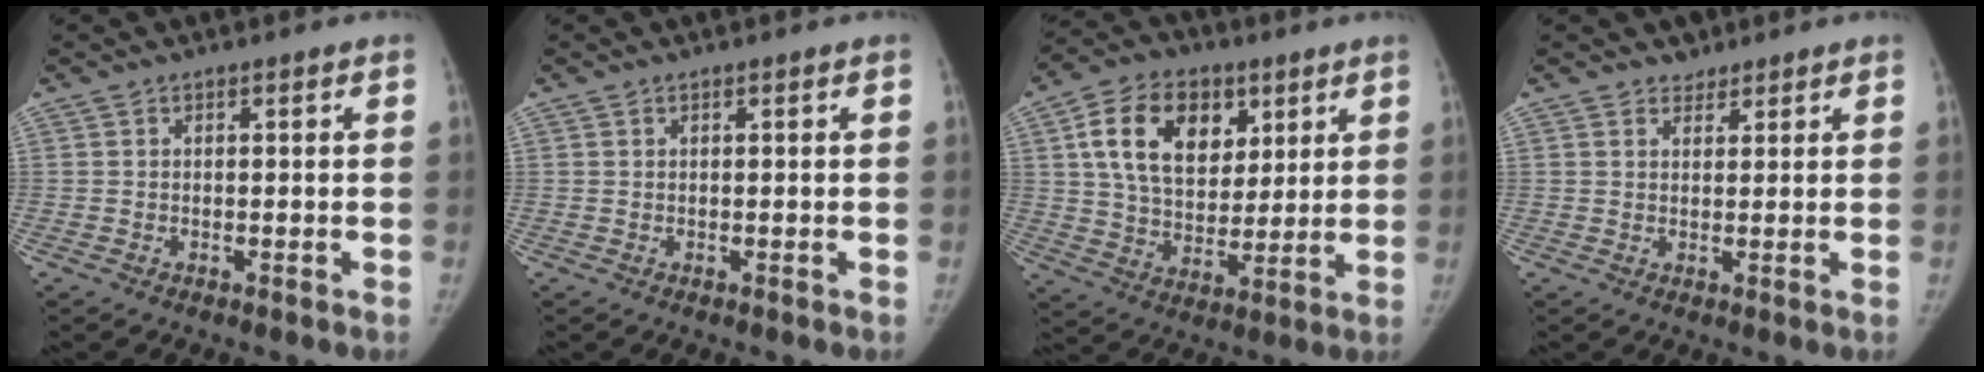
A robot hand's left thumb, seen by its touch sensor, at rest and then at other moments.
{"total": 0.0}
{"total": 16.8, "force": [6.2, 11.6, 10.4], "torque": [-0.151, -0.015, 0.112]}
{"total": 2.1, "force": [1.6, 1.4, -0.1], "torque": [0.017, -0.009, 0.017]}